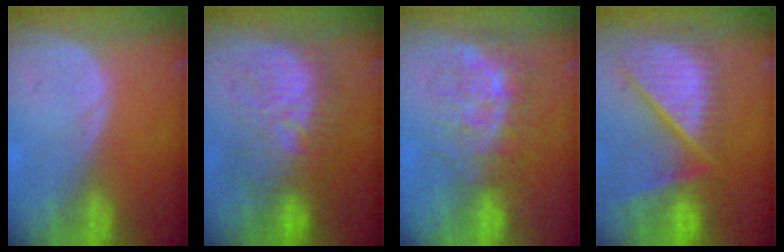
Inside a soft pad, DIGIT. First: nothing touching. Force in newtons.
{"total": 9.9, "press": 9.9, "slide": 0.3}
{"total": 9.0, "press": 7.6, "slide": 4.7}
{"total": 12.9, "press": 10.7, "slide": 7.2}